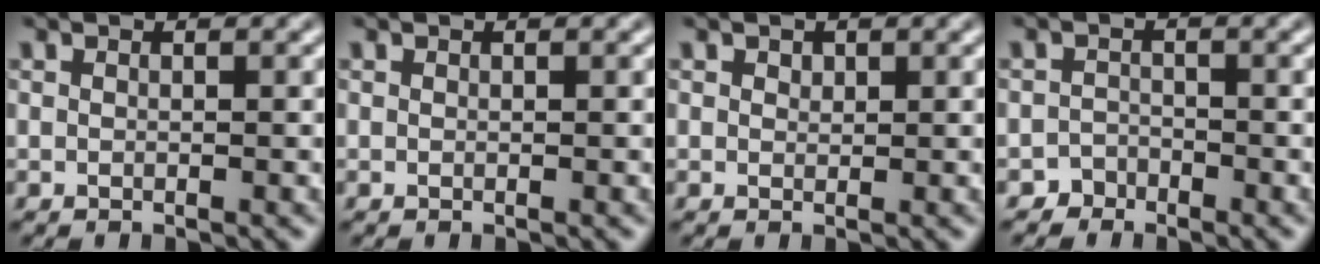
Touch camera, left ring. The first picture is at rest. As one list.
[{"total": 0.0}, {"total": 0.7, "force": [0.5, 0.5, 0.2], "torque": [-0.003, -0.002, 0.007]}, {"total": 1.4, "force": [-1.1, 0.7, -0.2], "torque": [0.012, 0.009, -0.021]}]